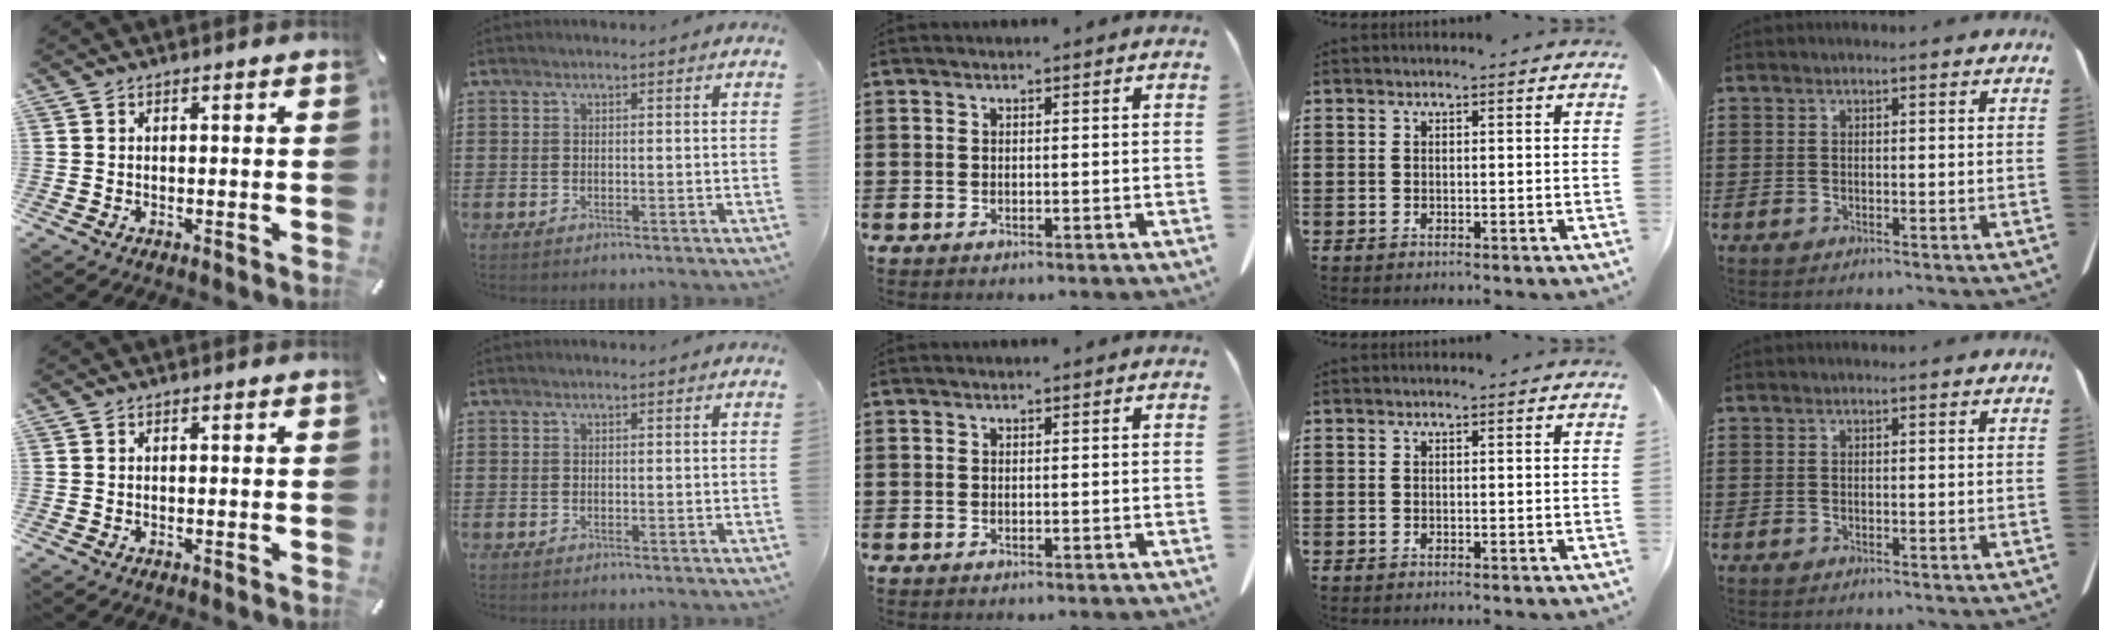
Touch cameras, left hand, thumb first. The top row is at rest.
{}